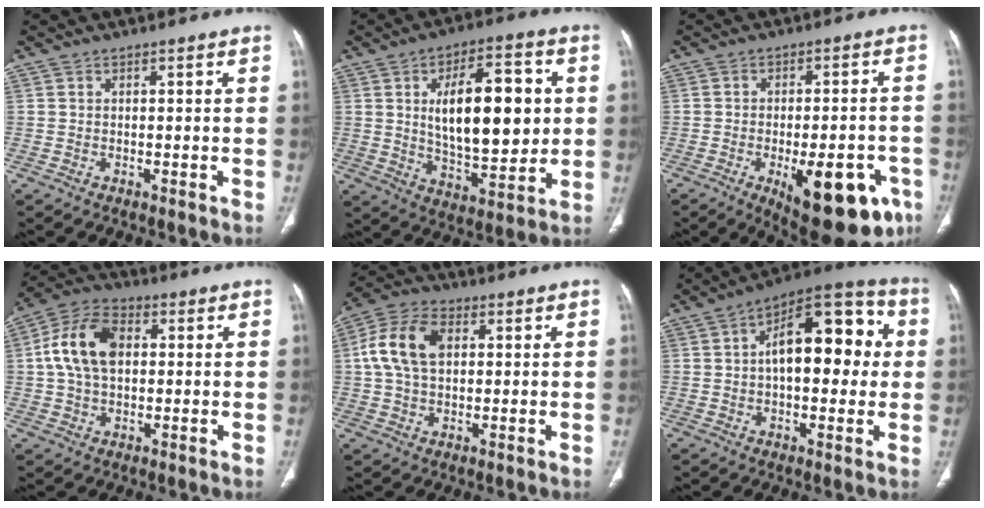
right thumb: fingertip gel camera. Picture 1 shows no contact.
{"total": 19.3, "force": [2.9, 9.0, 16.9], "torque": [-0.228, -0.009, 0.051]}
{"total": 18.8, "force": [-8.1, 7.7, 15.2], "torque": [-0.144, 0.018, -0.093]}
{"total": 12.2, "force": [1.7, 7.9, 9.2], "torque": [-0.171, 0.022, 0.024]}
{"total": 11.3, "force": [2.1, 7.3, 8.3], "torque": [-0.163, 0.020, 0.033]}
{"total": 18.4, "force": [2.6, 9.3, 15.6], "torque": [-0.192, 0.038, 0.031]}